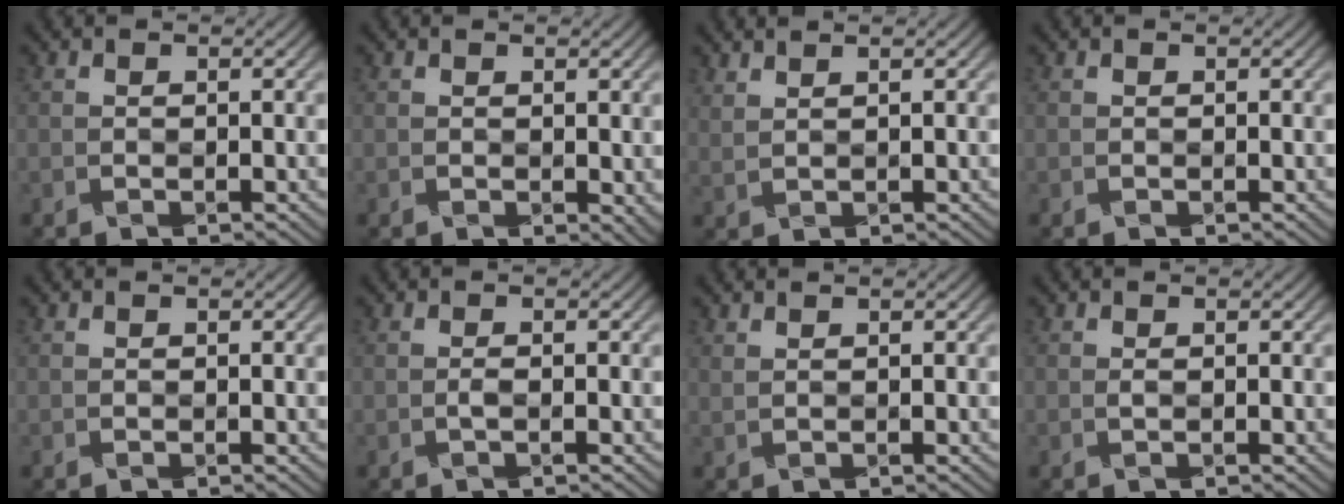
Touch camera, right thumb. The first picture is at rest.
{"total": 1.5, "force": [0.6, 0.6, 1.3], "torque": [-0.018, -0.001, 0.013]}
{"total": 2.3, "force": [1.9, 0.5, 1.1], "torque": [-0.009, -0.005, 0.027]}
{"total": 0.0}
{"total": 0.0}
{"total": 0.6, "force": [-0.2, 0.0, 0.5], "torque": [-0.012, 0.003, -0.005]}
{"total": 1.0, "force": [0.9, 0.1, 0.4], "torque": [-0.010, -0.003, 0.014]}
{"total": 0.0}